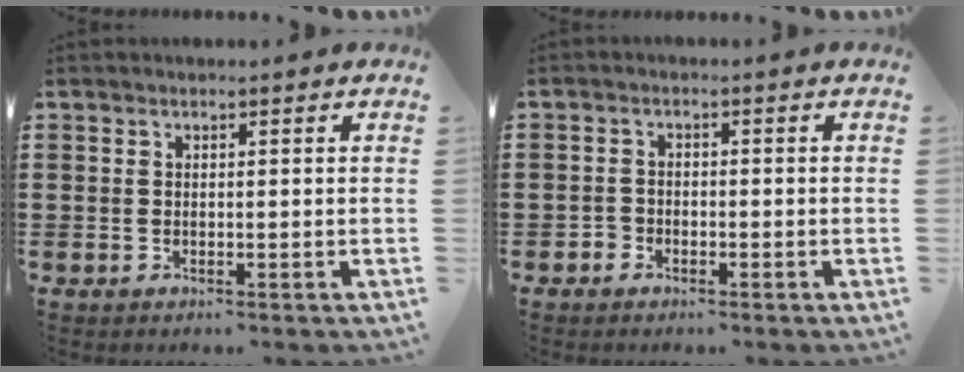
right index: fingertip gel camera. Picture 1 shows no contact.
{"total": 1.5, "force": [-1.2, 0.9, 0.1], "torque": [-0.006, 0.004, -0.026]}